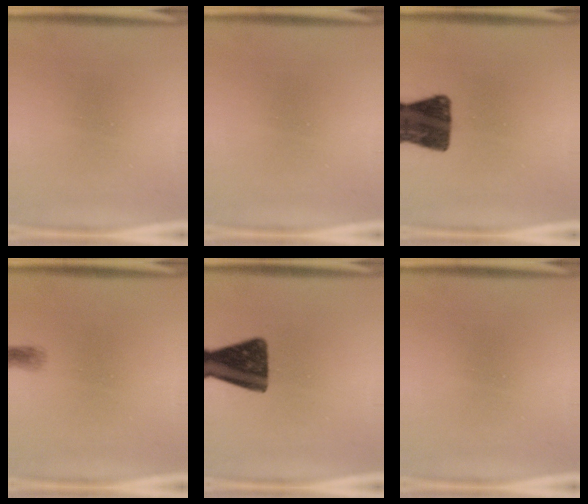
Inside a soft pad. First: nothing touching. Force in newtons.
{"total": 0.0}
{"total": 13.4}
{"total": 0.6}
{"total": 13.5}
{"total": 0.0}